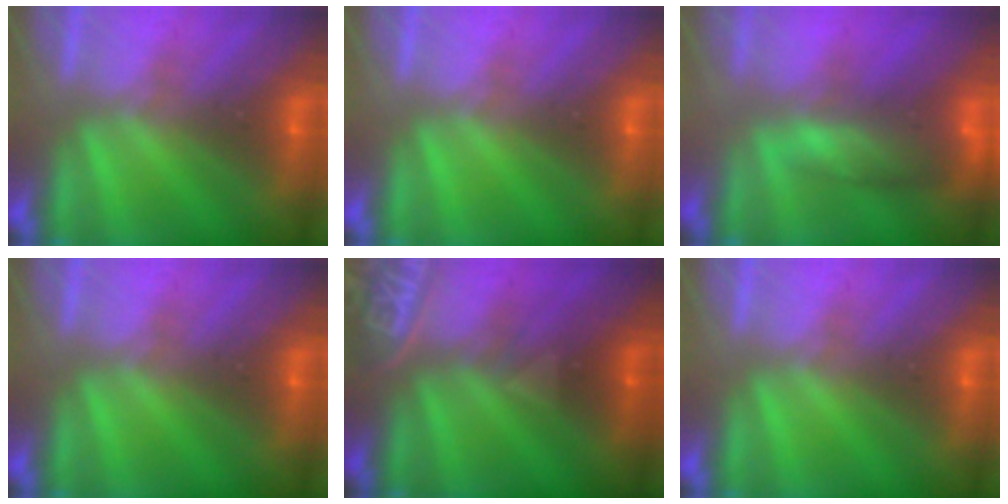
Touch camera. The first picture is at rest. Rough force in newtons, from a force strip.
{"total": 0.0}
{"total": 7.7}
{"total": 0.0}
{"total": 2.4}
{"total": 0.0}